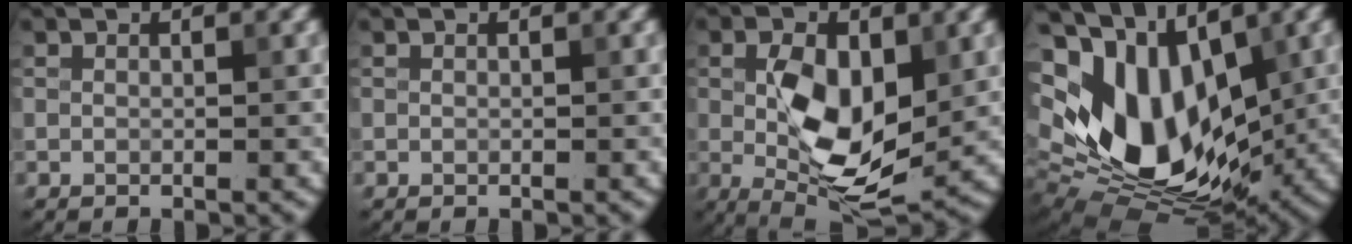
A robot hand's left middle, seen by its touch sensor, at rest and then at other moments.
{"total": 0.0}
{"total": 8.5, "force": [0.2, 4.1, 7.5], "torque": [-0.134, -0.002, 0.005]}
{"total": 13.4, "force": [1.6, 8.9, 9.9], "torque": [-0.199, -0.013, 0.020]}